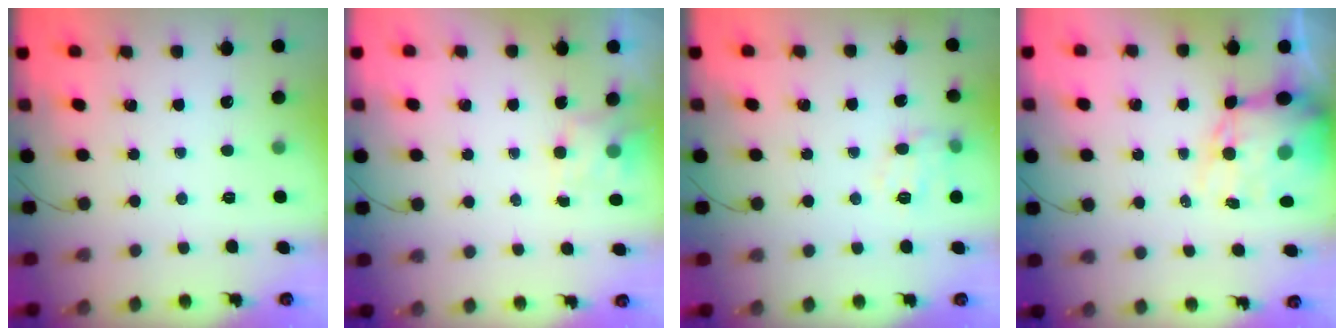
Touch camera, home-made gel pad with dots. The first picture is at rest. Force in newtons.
{"total": 4.1, "press": 3.9, "slide": 1.1}
{"total": 9.9, "press": 9.9, "slide": 0.4}
{"total": 14.6, "press": 14.1, "slide": 3.6}